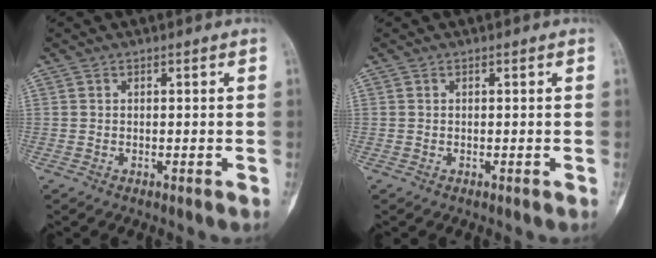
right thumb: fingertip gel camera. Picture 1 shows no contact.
{"total": 0.0}